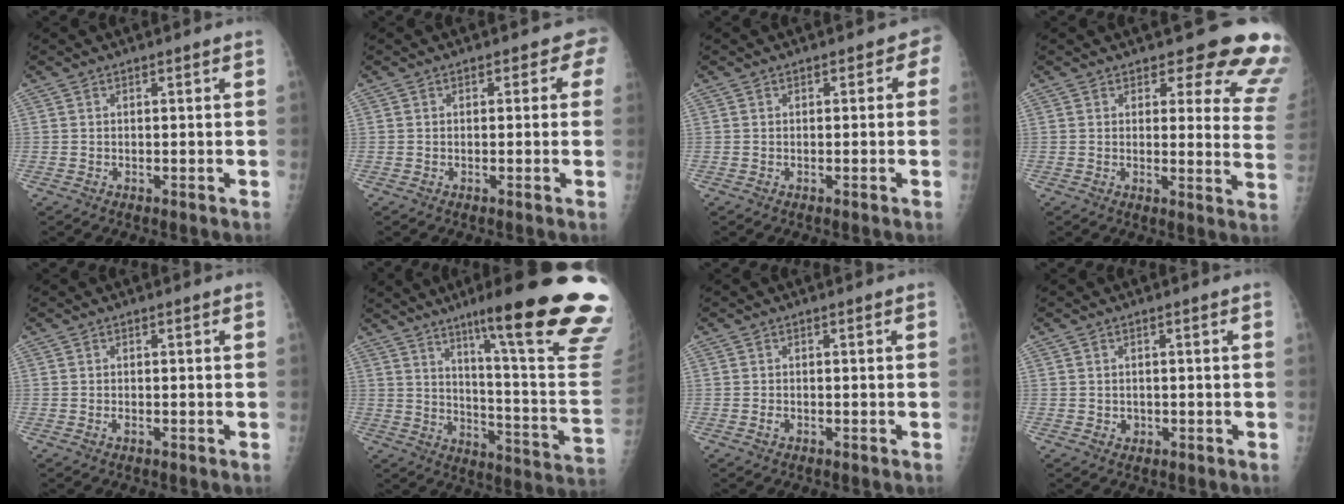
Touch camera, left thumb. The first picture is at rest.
{"total": 2.1, "force": [0.7, 1.7, 1.0], "torque": [0.018, 0.005, -0.004]}
{"total": 1.9, "force": [0.1, 1.6, 1.0], "torque": [0.011, 0.007, -0.009]}
{"total": 14.3, "force": [12.5, 4.8, 5.2], "torque": [0.001, -0.097, 0.109]}
{"total": 0.6, "force": [-0.2, 0.3, 0.5], "torque": [-0.010, -0.001, -0.005]}
{"total": 27.8, "force": [16.7, 2.4, 22.0], "torque": [-0.244, -0.079, 0.238]}
{"total": 0.8, "force": [-0.3, 0.6, 0.5], "torque": [-0.009, 0.000, -0.008]}
{"total": 1.2, "force": [-0.2, 1.1, 0.4], "torque": [-0.003, 0.002, 0.001]}